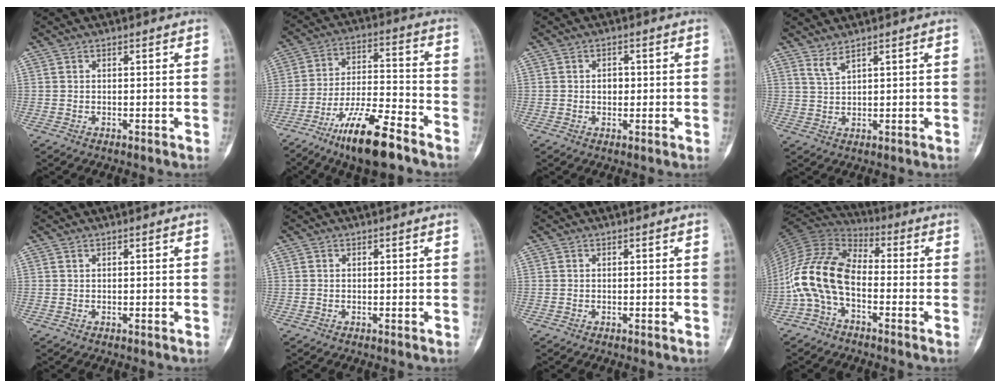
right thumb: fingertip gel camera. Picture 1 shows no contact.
{"total": 15.3, "force": [-10.4, 3.9, 10.6], "torque": [-0.194, 0.065, -0.181]}
{"total": 2.2, "force": [0.0, 1.7, 1.4], "torque": [-0.010, 0.004, -0.001]}
{"total": 2.6, "force": [2.1, 0.2, 1.5], "torque": [-0.036, -0.018, 0.049]}
{"total": 0.0}
{"total": 0.0}
{"total": 0.0}
{"total": 13.3, "force": [-3.2, 7.8, 10.3], "torque": [-0.209, 0.052, -0.074]}